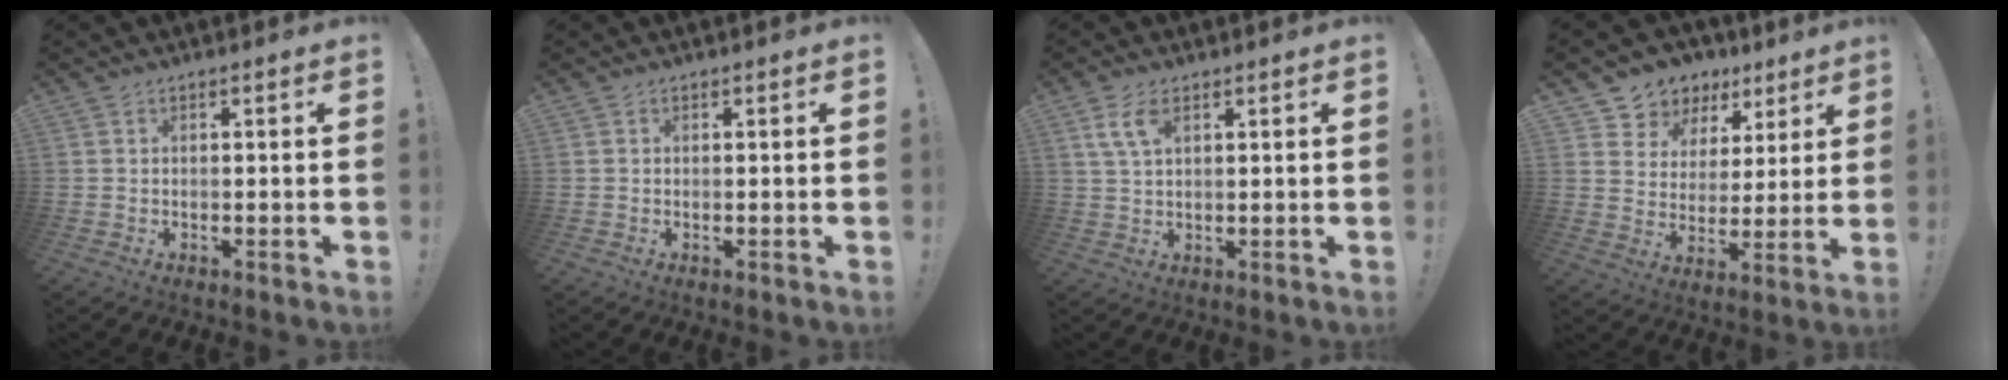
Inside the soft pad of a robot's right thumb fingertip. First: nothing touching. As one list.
[{"total": 0.0}, {"total": 5.7, "force": [2.5, 2.7, 4.4], "torque": [-0.088, -0.003, 0.046]}, {"total": 8.0, "force": [4.8, 6.3, 1.2], "torque": [-0.013, -0.044, 0.095]}]